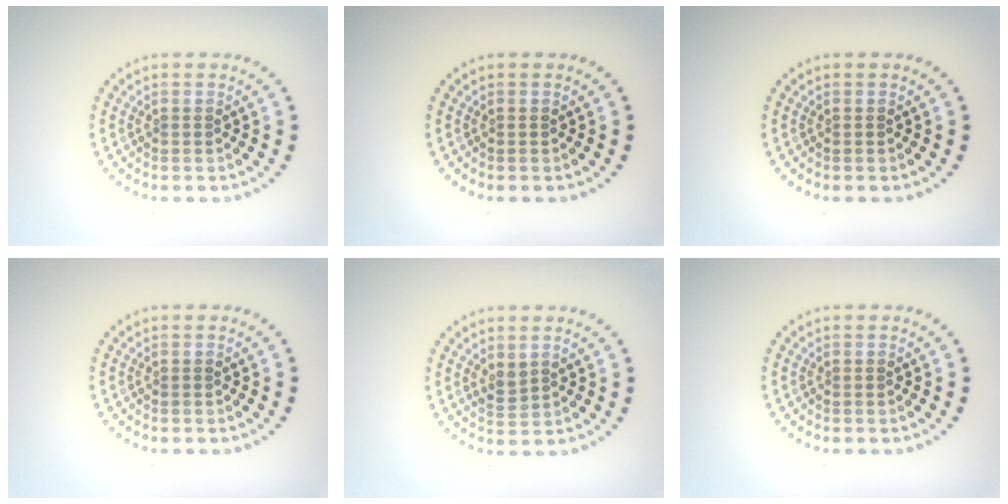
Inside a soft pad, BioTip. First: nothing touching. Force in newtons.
{"total": 0.0}
{"total": 0.0}
{"total": 0.0}
{"total": 1.4, "press": 1.3, "slide": 0.5}
{"total": 0.0}